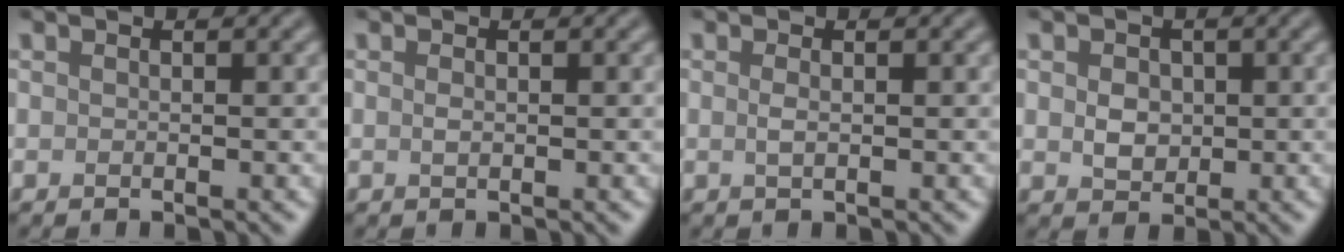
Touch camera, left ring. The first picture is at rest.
{"total": 0.5, "force": [0.1, 0.3, 0.4], "torque": [-0.011, -0.002, 0.002]}
{"total": 0.8, "force": [0.2, 0.3, 0.8], "torque": [-0.015, -0.002, 0.002]}
{"total": 2.2, "force": [0.2, 1.9, 1.1], "torque": [-0.020, -0.002, 0.001]}